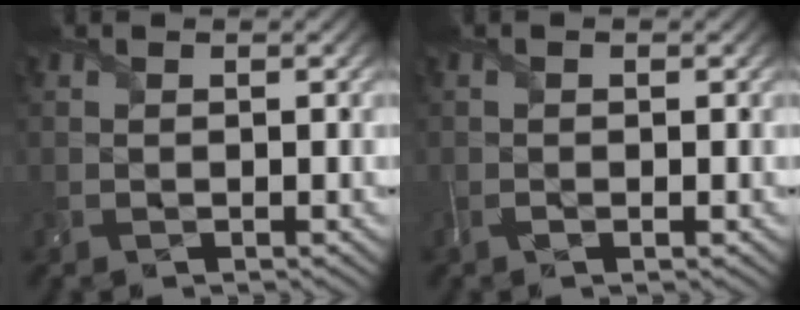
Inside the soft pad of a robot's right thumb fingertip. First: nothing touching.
{"total": 1.2, "force": [-0.2, 0.3, 1.1], "torque": [-0.027, -0.001, -0.007]}